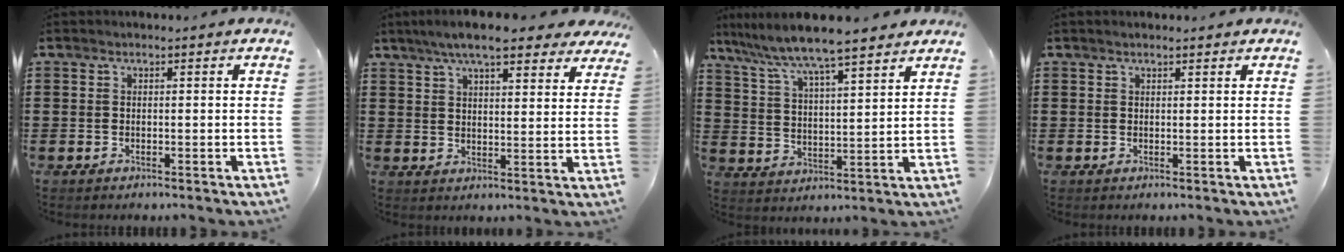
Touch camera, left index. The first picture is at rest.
{"total": 8.5, "force": [7.0, 1.5, 4.6], "torque": [-0.101, -0.011, 0.126]}
{"total": 7.1, "force": [6.4, 0.0, 3.0], "torque": [-0.085, -0.037, 0.107]}
{"total": 0.8, "force": [0.7, 0.1, 0.4], "torque": [-0.009, 0.002, 0.013]}